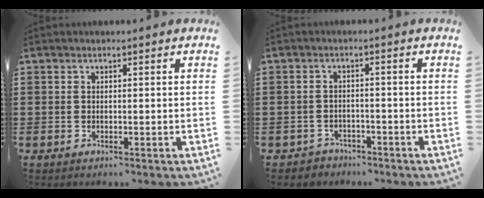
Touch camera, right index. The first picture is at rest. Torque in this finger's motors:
{"motor_torque": [-0.42, 0.45, 0.00, 0.00]}